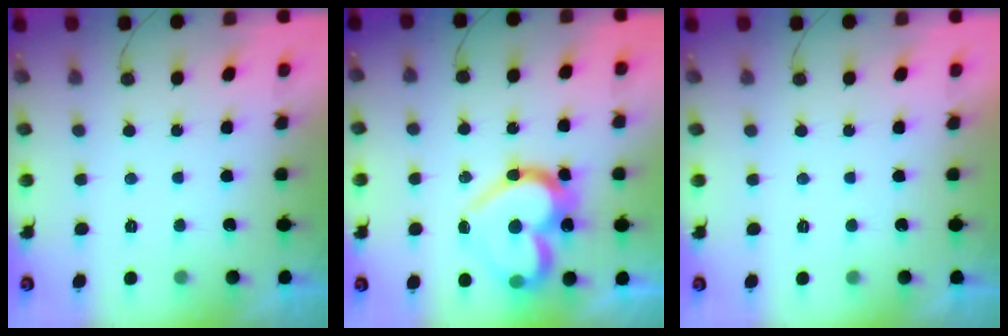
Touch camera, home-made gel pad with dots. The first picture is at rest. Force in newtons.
{"total": 21.2, "press": 21.1, "slide": 1.5}
{"total": 1.6, "press": 1.6, "slide": 0.0}